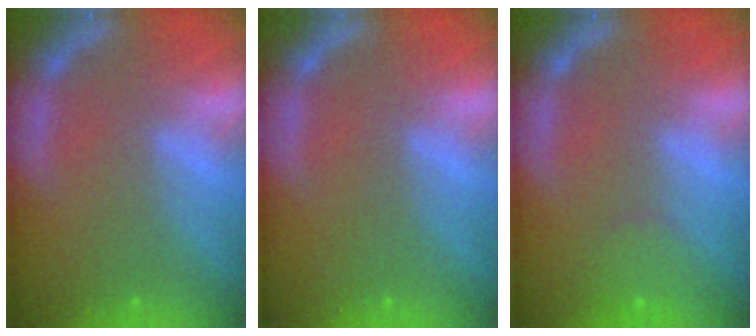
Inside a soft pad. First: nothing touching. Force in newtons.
{"total": 0.0}
{"total": 1.9}